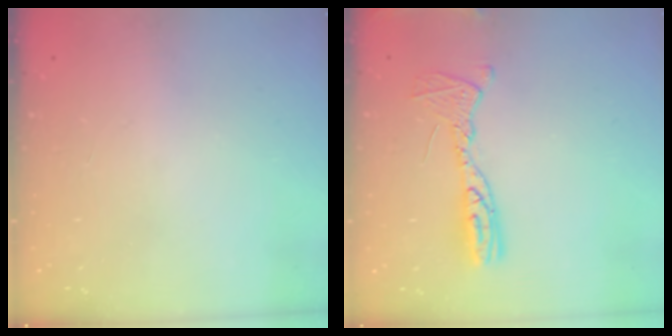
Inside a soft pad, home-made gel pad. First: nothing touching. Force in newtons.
{"total": 12.0, "press": 11.9, "slide": 1.1}